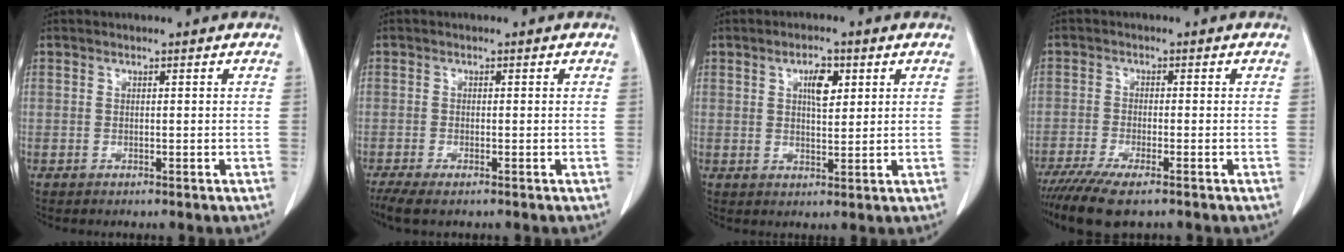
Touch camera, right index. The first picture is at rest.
{"total": 4.4, "force": [-3.1, 1.1, 2.9], "torque": [-0.053, -0.011, -0.051]}
{"total": 4.2, "force": [1.7, 1.7, 3.5], "torque": [-0.058, 0.002, 0.027]}
{"total": 7.8, "force": [-5.8, 1.1, 5.1], "torque": [-0.086, -0.019, -0.095]}